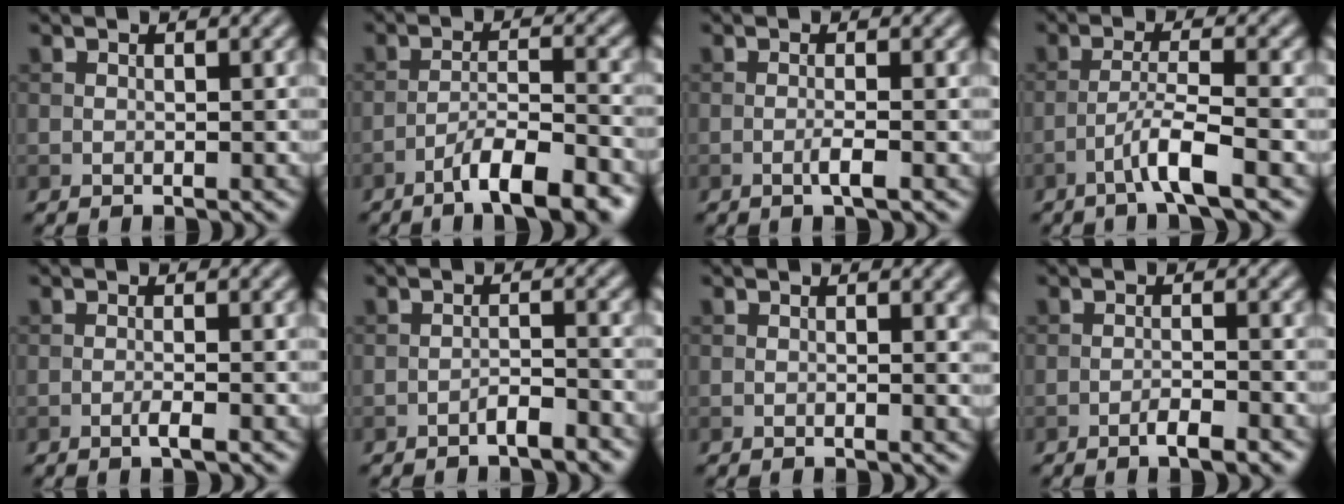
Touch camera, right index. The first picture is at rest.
{"total": 7.4, "force": [-5.1, 1.4, 5.2], "torque": [-0.079, 0.008, -0.082]}
{"total": 1.6, "force": [-0.5, 0.1, 1.5], "torque": [-0.026, 0.002, -0.015]}
{"total": 3.9, "force": [-2.2, 0.2, 3.2], "torque": [-0.058, 0.012, -0.050]}
{"total": 1.4, "force": [-0.6, 0.2, 1.2], "torque": [-0.019, 0.002, -0.015]}
{"total": 1.8, "force": [-1.4, 0.3, 1.1], "torque": [-0.016, 0.009, -0.026]}
{"total": 0.8, "force": [0.1, 0.1, 0.8], "torque": [-0.011, -0.003, 0.000]}
{"total": 2.2, "force": [-1.4, 0.3, 1.7], "torque": [-0.028, 0.003, -0.027]}